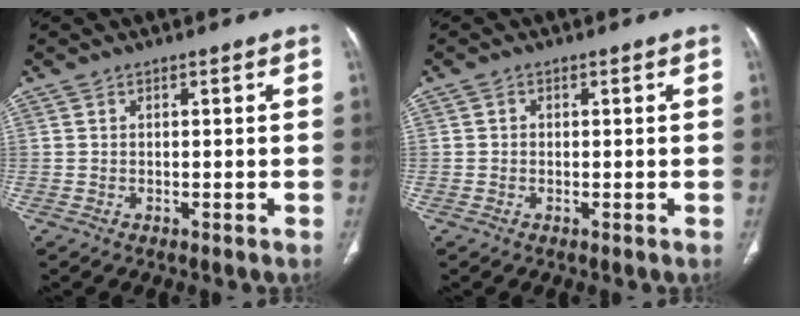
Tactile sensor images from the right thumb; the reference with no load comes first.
{"total": 0.6, "force": [0.0, 0.6, 0.2], "torque": [-0.001, 0.002, -0.003]}